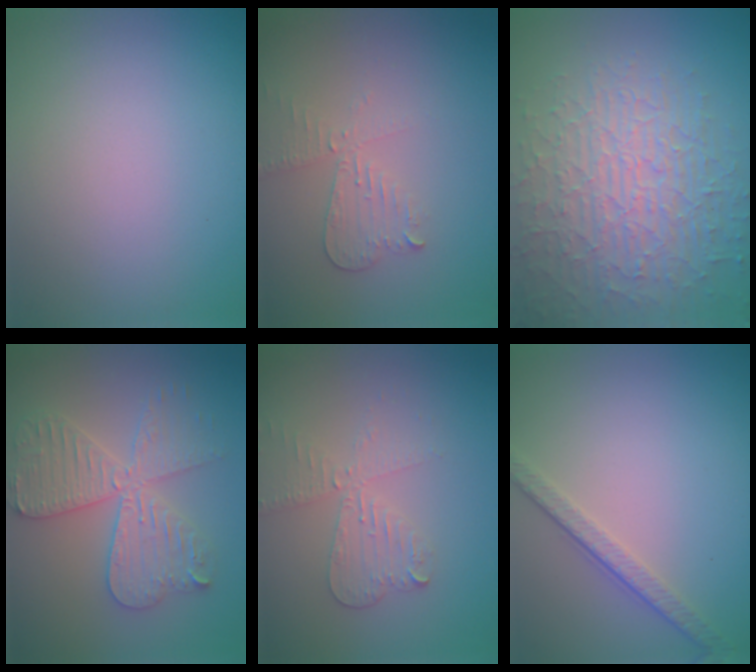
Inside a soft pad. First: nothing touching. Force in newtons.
{"total": 2.4, "press": 2.4, "slide": 0.5}
{"total": 8.4, "press": 6.0, "slide": 5.8}
{"total": 5.6, "press": 5.5, "slide": 0.8}
{"total": 3.3, "press": 2.8, "slide": 1.6}
{"total": 3.3, "press": 2.3, "slide": 2.3}